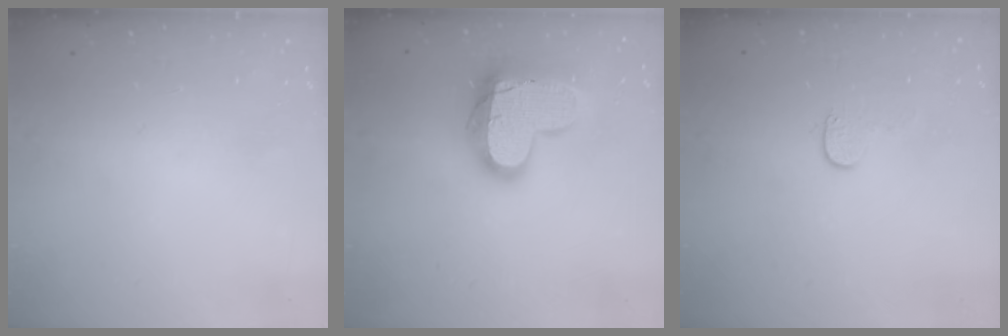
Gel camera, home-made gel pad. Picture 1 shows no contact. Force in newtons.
{"total": 18.5, "press": 18.5, "slide": 1.4}
{"total": 3.8, "press": 3.8, "slide": 0.4}